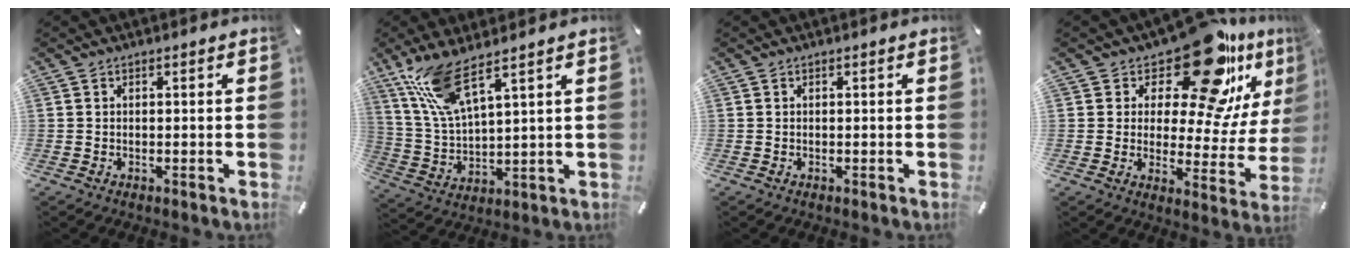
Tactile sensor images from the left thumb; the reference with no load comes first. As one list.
[{"total": 11.4, "force": [7.7, 3.1, 7.9], "torque": [-0.186, -0.019, 0.140]}, {"total": 0.0}, {"total": 19.5, "force": [14.2, 7.2, 11.2], "torque": [-0.158, -0.121, 0.237]}]